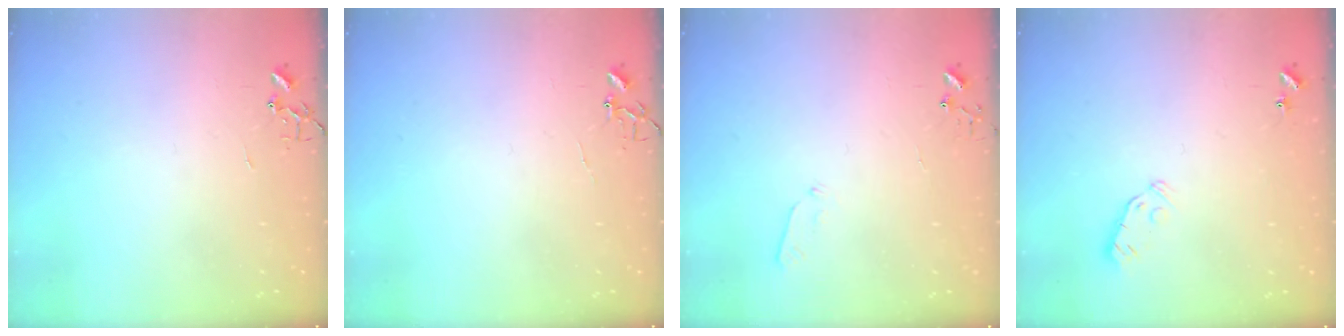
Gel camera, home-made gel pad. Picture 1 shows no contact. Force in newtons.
{"total": 4.3, "press": 4.3, "slide": 0.3}
{"total": 3.8, "press": 3.8, "slide": 0.5}
{"total": 3.6, "press": 3.4, "slide": 0.9}